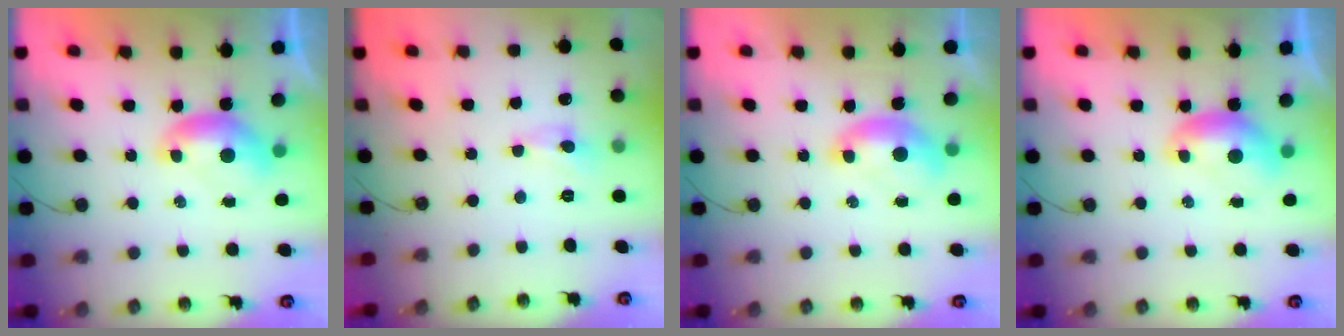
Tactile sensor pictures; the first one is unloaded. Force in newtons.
{"total": 2.1, "press": 1.9, "slide": 0.7}
{"total": 1.7, "press": 1.6, "slide": 0.6}
{"total": 0.0}